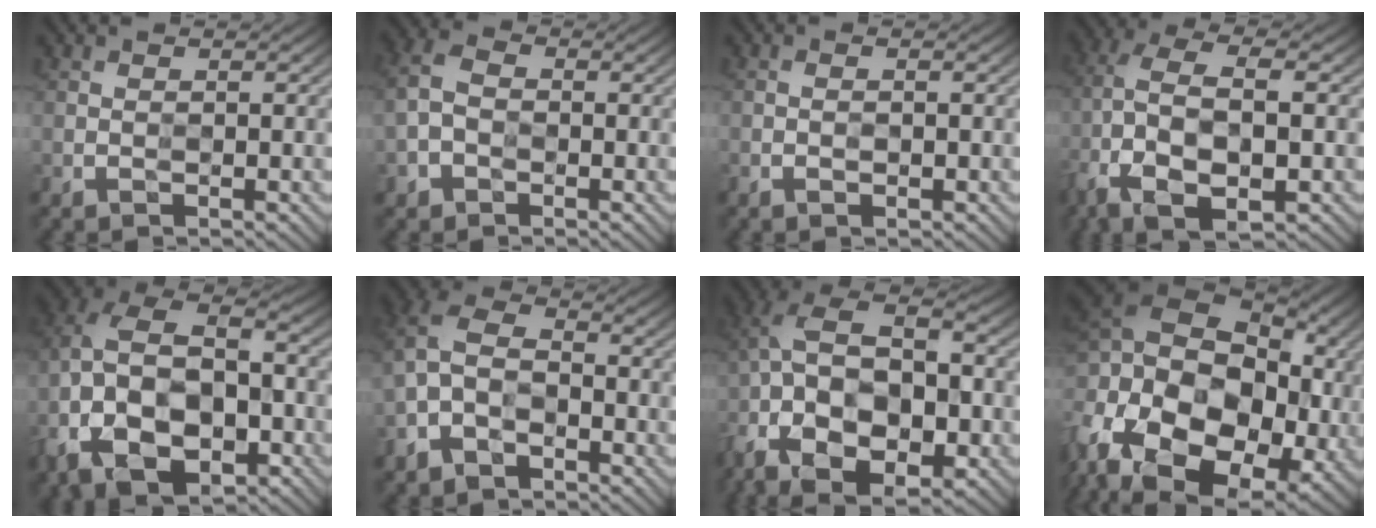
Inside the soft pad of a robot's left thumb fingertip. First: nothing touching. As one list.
[{"total": 4.0, "force": [-1.3, 2.9, 2.4], "torque": [-0.064, 0.005, -0.034]}, {"total": 1.0, "force": [-0.4, 0.3, 0.9], "torque": [-0.018, 0.001, -0.008]}, {"total": 10.9, "force": [-3.9, 4.9, 9.0], "torque": [-0.206, -0.007, -0.075]}, {"total": 15.8, "force": [-5.2, 10.1, 11.0], "torque": [-0.248, -0.025, -0.085]}, {"total": 7.0, "force": [-2.8, 4.4, 4.7], "torque": [-0.112, 0.005, -0.066]}, {"total": 16.5, "force": [-5.6, 9.7, 12.2], "torque": [-0.268, -0.014, -0.077]}, {"total": 20.6, "force": [-1.6, 15.7, 13.2], "torque": [-0.295, 0.021, -0.015]}]